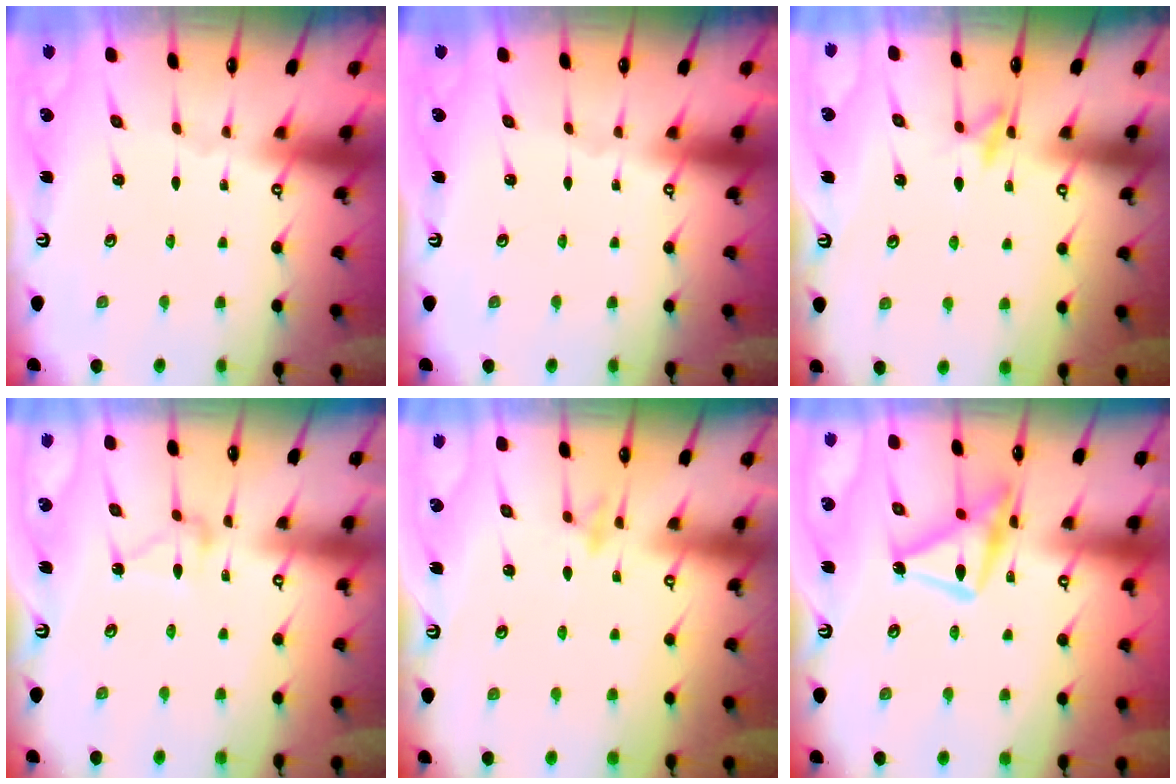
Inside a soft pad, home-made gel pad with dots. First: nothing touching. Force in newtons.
{"total": 0.0}
{"total": 7.8, "press": 7.8, "slide": 0.8}
{"total": 10.5, "press": 10.5, "slide": 0.4}
{"total": 9.3, "press": 9.3, "slide": 0.9}
{"total": 17.5, "press": 17.4, "slide": 1.0}